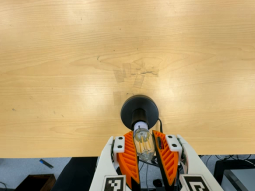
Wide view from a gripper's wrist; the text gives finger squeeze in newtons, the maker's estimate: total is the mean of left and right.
{"total": 12.8, "left": 12.9, "right": 12.8}